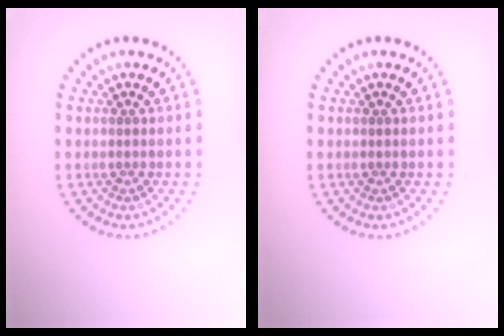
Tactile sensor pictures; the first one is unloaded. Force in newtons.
{"total": 0.0}